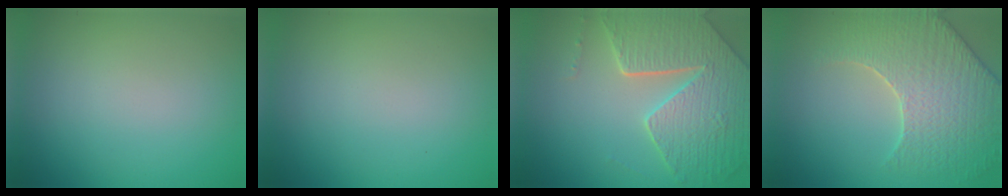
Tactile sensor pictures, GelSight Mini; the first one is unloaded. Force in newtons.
{"total": 0.0}
{"total": 7.6, "press": 5.7, "slide": 5.1}
{"total": 6.0, "press": 5.4, "slide": 2.7}